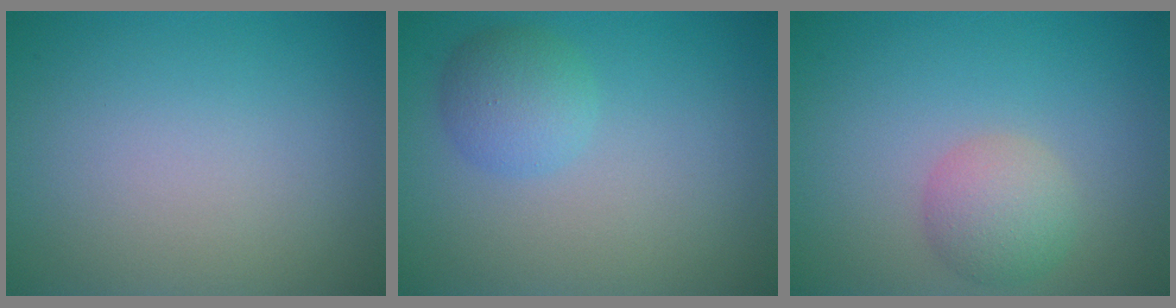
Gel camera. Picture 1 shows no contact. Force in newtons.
{"total": 2.8, "press": 2.8, "slide": 0.1}
{"total": 3.0, "press": 3.0, "slide": 0.2}